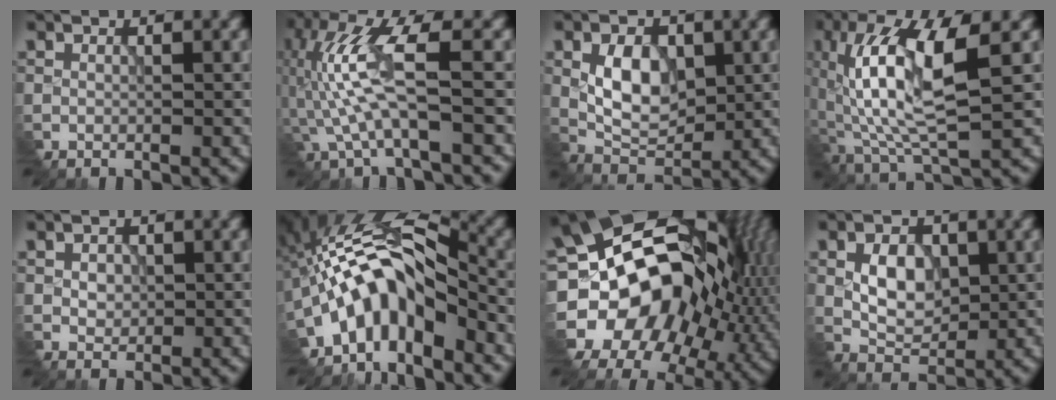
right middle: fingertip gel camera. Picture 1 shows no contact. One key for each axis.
{"total": 6.7, "fx": -1.4, "fy": 1.2, "fz": 6.4, "tx": -0.154, "ty": 0.018, "tz": -0.022}
{"total": 5.2, "fx": -0.1, "fy": 3.5, "fz": 3.9, "tx": -0.071, "ty": -0.003, "tz": 0.003}
{"total": 10.8, "fx": 0.4, "fy": 3.8, "fz": 10.1, "tx": -0.197, "ty": 0.004, "tz": 0.010}
{"total": 1.3, "fx": -0.3, "fy": 1.2, "fz": 0.5, "tx": -0.011, "ty": -0.002, "tz": 0.000}
{"total": 8.9, "fx": -4.1, "fy": 3.9, "fz": 6.9, "tx": -0.113, "ty": 0.029, "tz": -0.087}
{"total": 20.0, "fx": -0.9, "fy": 15.3, "fz": 12.8, "tx": -0.218, "ty": -0.007, "tz": -0.003}
{"total": 4.1, "fx": -0.4, "fy": 2.9, "fz": 2.9, "tx": -0.051, "ty": -0.002, "tz": -0.004}